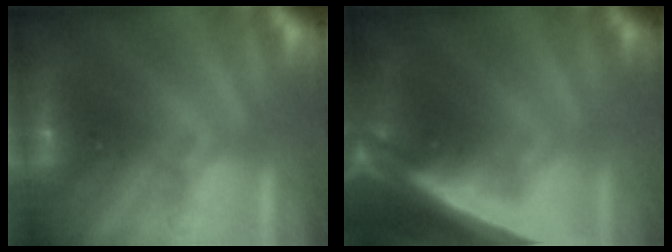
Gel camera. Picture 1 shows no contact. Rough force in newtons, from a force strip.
{"total": 5.6}